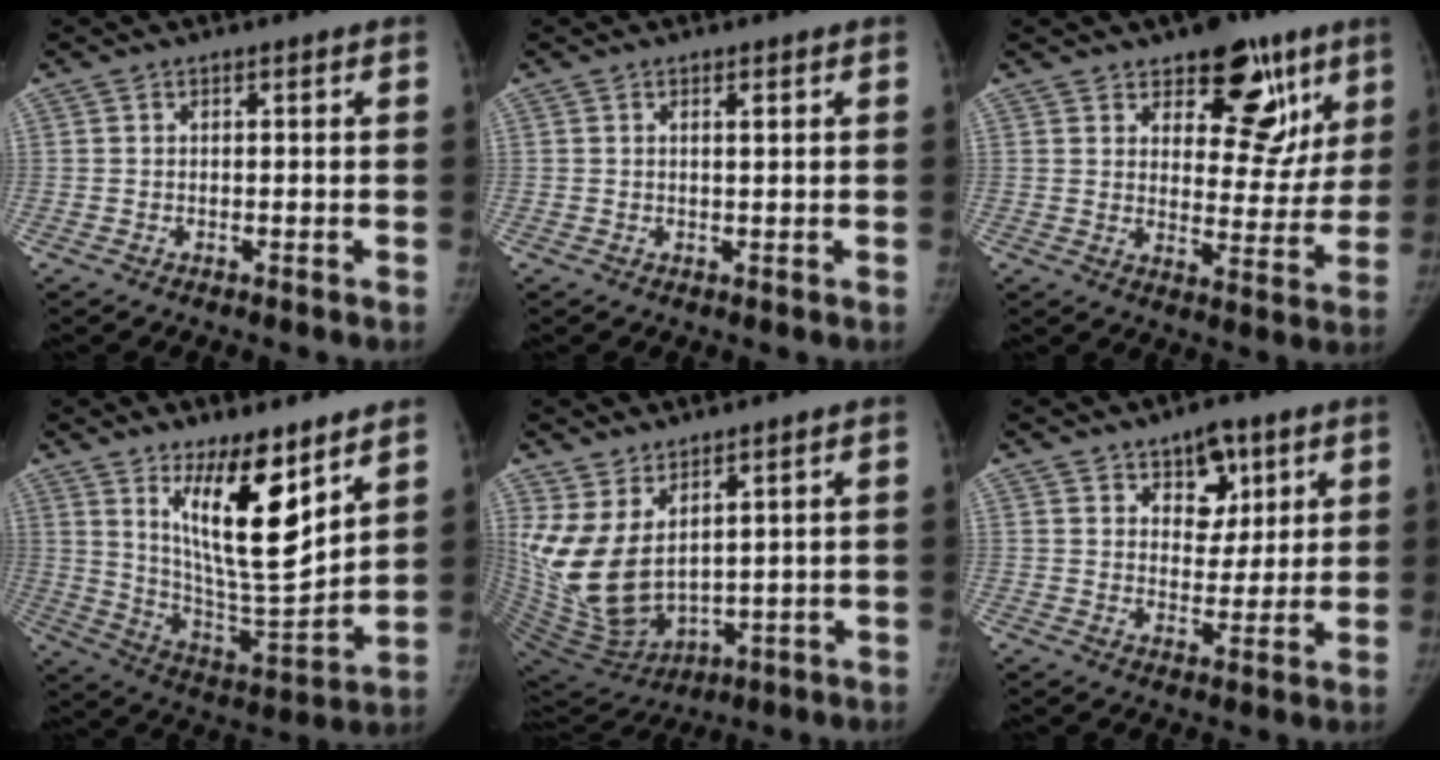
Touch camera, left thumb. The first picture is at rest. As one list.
[{"total": 1.0, "force": [0.5, 0.1, 0.9], "torque": [-0.014, -0.002, 0.008]}, {"total": 15.6, "force": [8.9, 8.2, 9.7], "torque": [-0.059, -0.046, 0.124]}, {"total": 17.4, "force": [9.8, 4.9, 13.6], "torque": [-0.200, -0.077, 0.186]}, {"total": 13.4, "force": [5.4, 6.6, 10.3], "torque": [-0.207, -0.039, 0.135]}, {"total": 7.9, "force": [4.4, 4.9, 4.3], "torque": [-0.026, -0.025, 0.067]}]